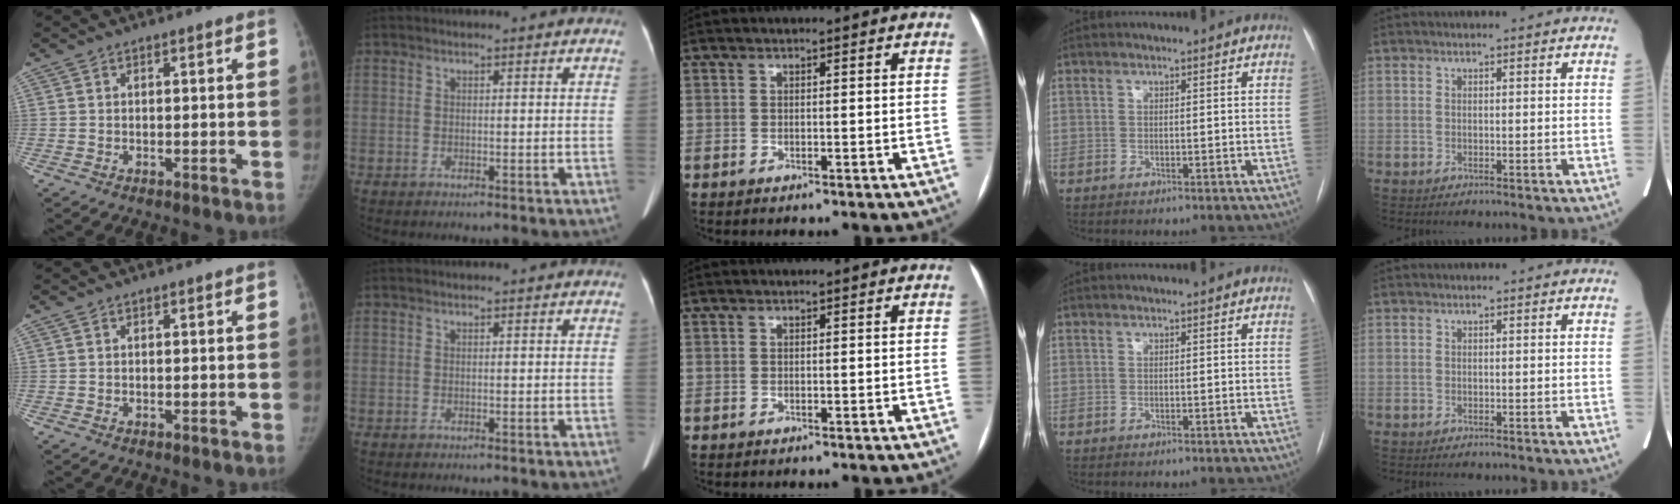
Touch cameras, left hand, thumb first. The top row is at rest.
{}